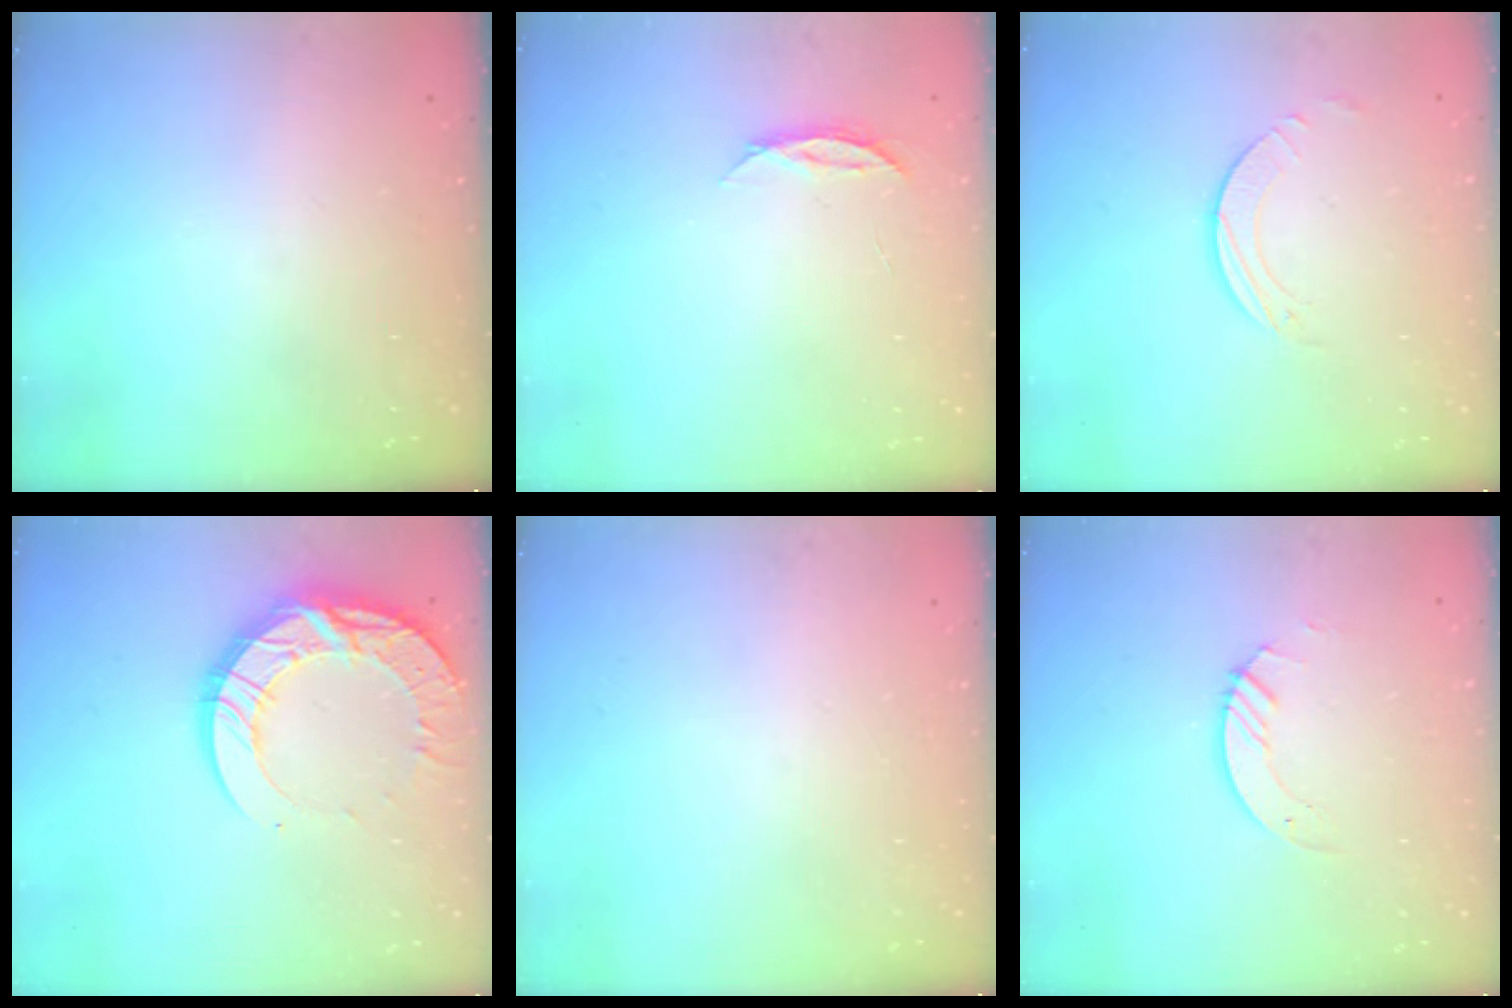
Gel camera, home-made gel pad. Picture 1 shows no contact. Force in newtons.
{"total": 4.0, "press": 3.9, "slide": 0.4}
{"total": 1.9, "press": 1.9, "slide": 0.1}
{"total": 17.3, "press": 17.2, "slide": 1.5}
{"total": 0.0}
{"total": 2.9, "press": 2.9, "slide": 0.3}